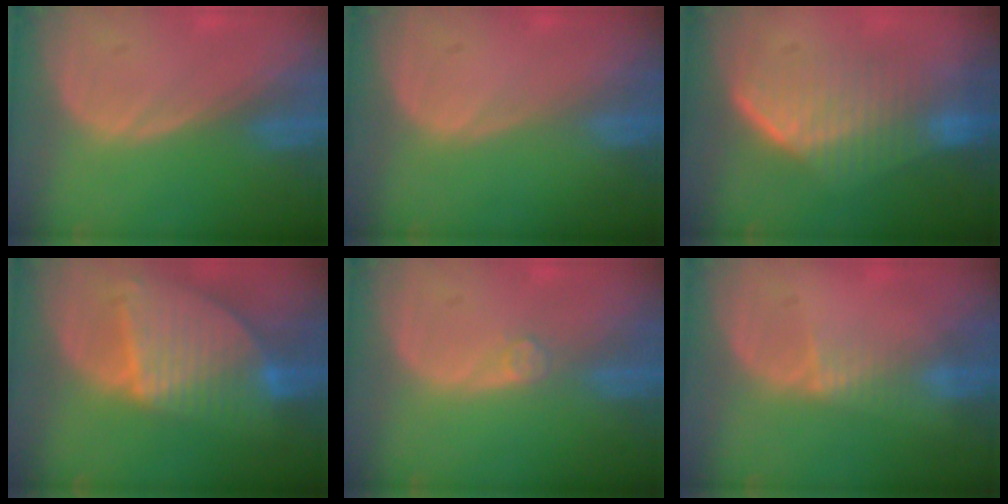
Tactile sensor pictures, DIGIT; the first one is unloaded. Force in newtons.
{"total": 0.0}
{"total": 7.3, "press": 7.3, "slide": 0.4}
{"total": 9.6, "press": 8.3, "slide": 4.8}
{"total": 1.5, "press": 1.5, "slide": 0.2}
{"total": 2.3, "press": 2.1, "slide": 1.0}